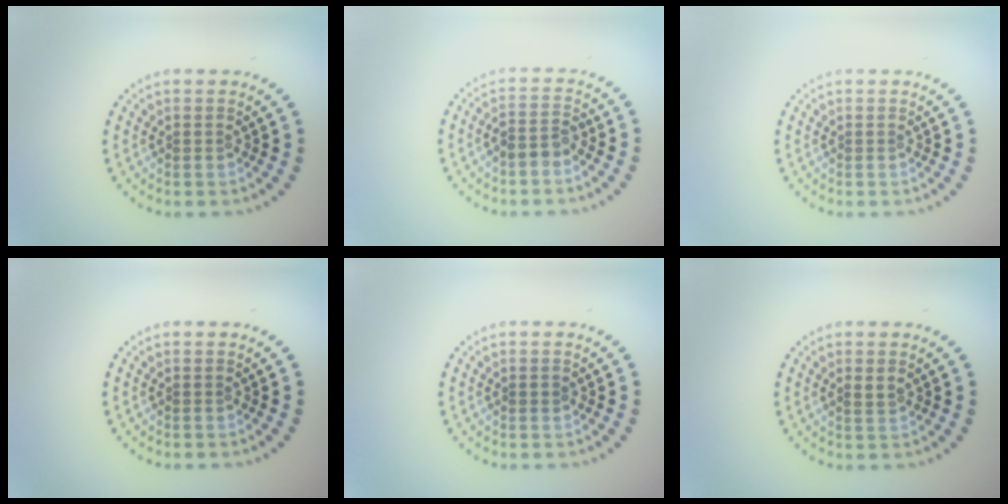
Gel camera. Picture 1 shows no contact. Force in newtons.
{"total": 2.0, "press": 1.8, "slide": 0.8}
{"total": 0.0}
{"total": 0.0}
{"total": 0.7, "press": 0.7, "slide": 0.2}
{"total": 0.9, "press": 0.8, "slide": 0.3}